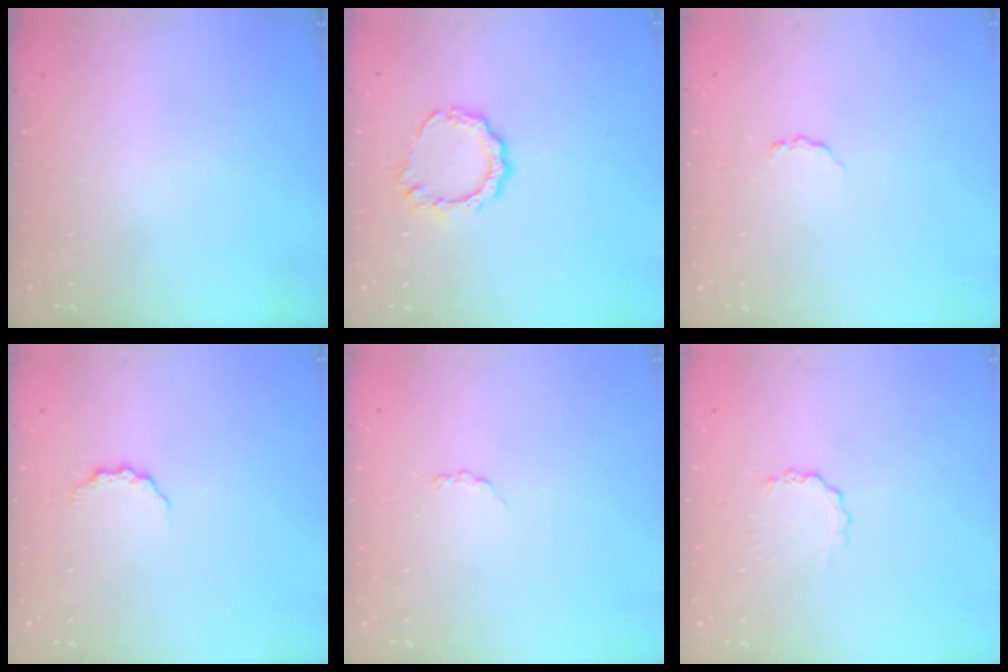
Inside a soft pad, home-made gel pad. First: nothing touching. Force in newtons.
{"total": 8.8, "press": 8.8, "slide": 0.8}
{"total": 3.6, "press": 3.5, "slide": 0.5}
{"total": 4.8, "press": 4.8, "slide": 0.6}
{"total": 2.8, "press": 2.7, "slide": 0.4}
{"total": 3.2, "press": 3.2, "slide": 0.3}